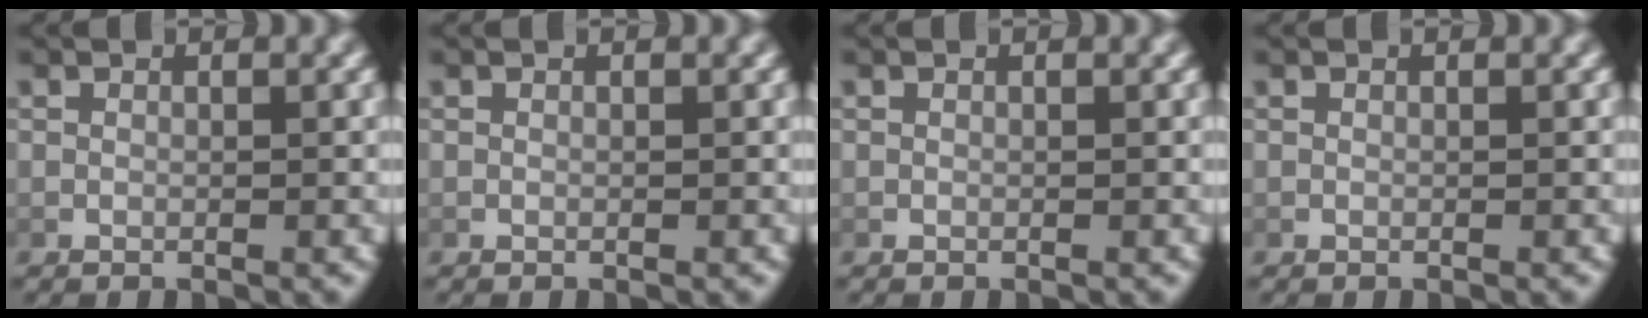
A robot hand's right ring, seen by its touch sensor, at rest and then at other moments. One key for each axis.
{"total": 0.0}
{"total": 0.0}
{"total": 0.0}